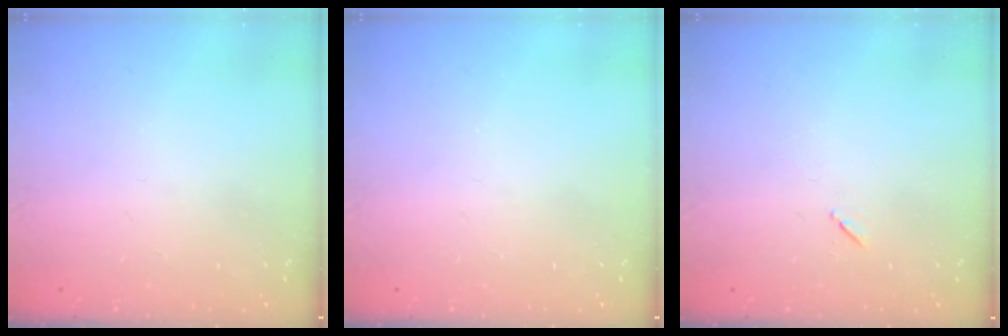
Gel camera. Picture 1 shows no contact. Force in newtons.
{"total": 0.0}
{"total": 4.3, "press": 3.9, "slide": 1.8}